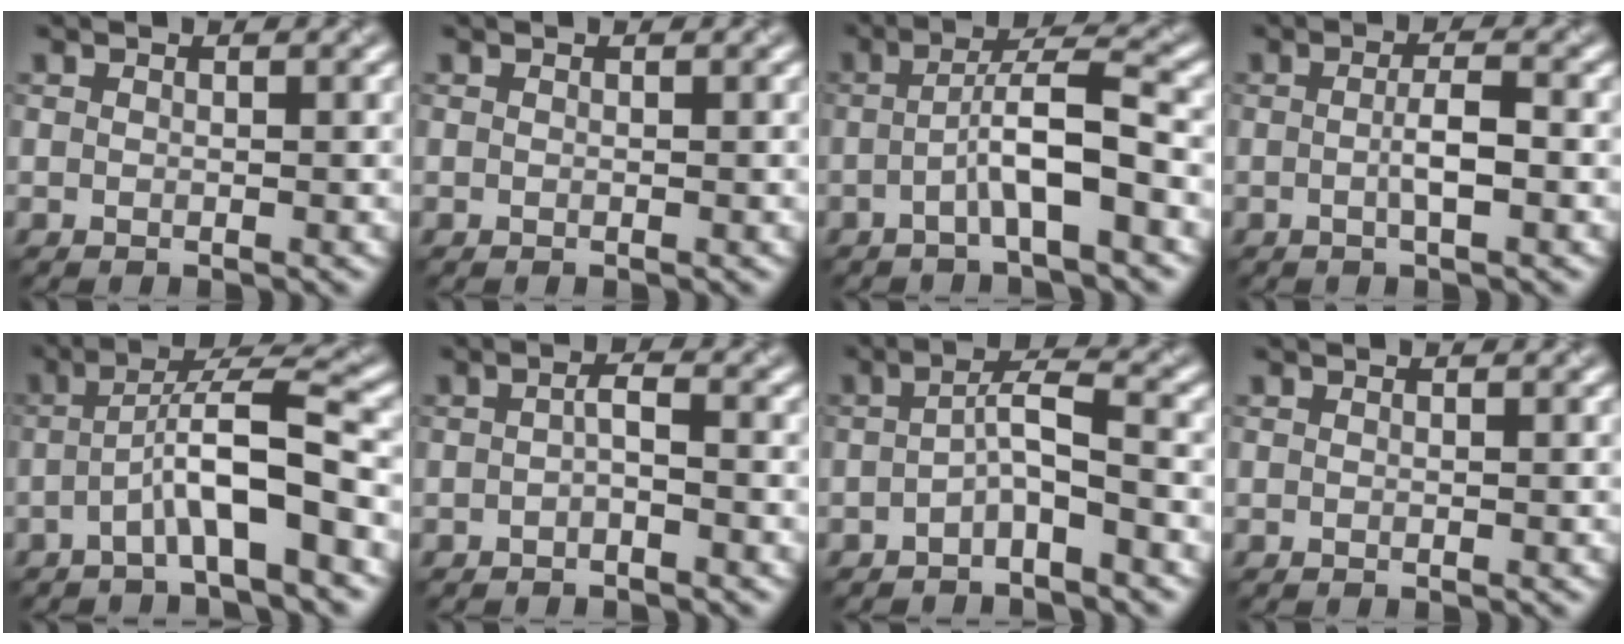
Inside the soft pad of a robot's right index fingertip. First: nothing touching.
{"total": 0.0}
{"total": 4.7, "force": [-1.3, 0.6, 4.5], "torque": [-0.072, 0.017, -0.030]}
{"total": 2.4, "force": [-0.3, 0.4, 2.4], "torque": [-0.042, 0.001, -0.007]}
{"total": 5.8, "force": [-1.7, 0.9, 5.4], "torque": [-0.095, 0.023, -0.035]}
{"total": 1.4, "force": [-0.5, 0.3, 1.2], "torque": [-0.023, 0.003, -0.012]}
{"total": 2.8, "force": [-1.2, 0.5, 2.4], "torque": [-0.044, 0.014, -0.028]}
{"total": 0.0}